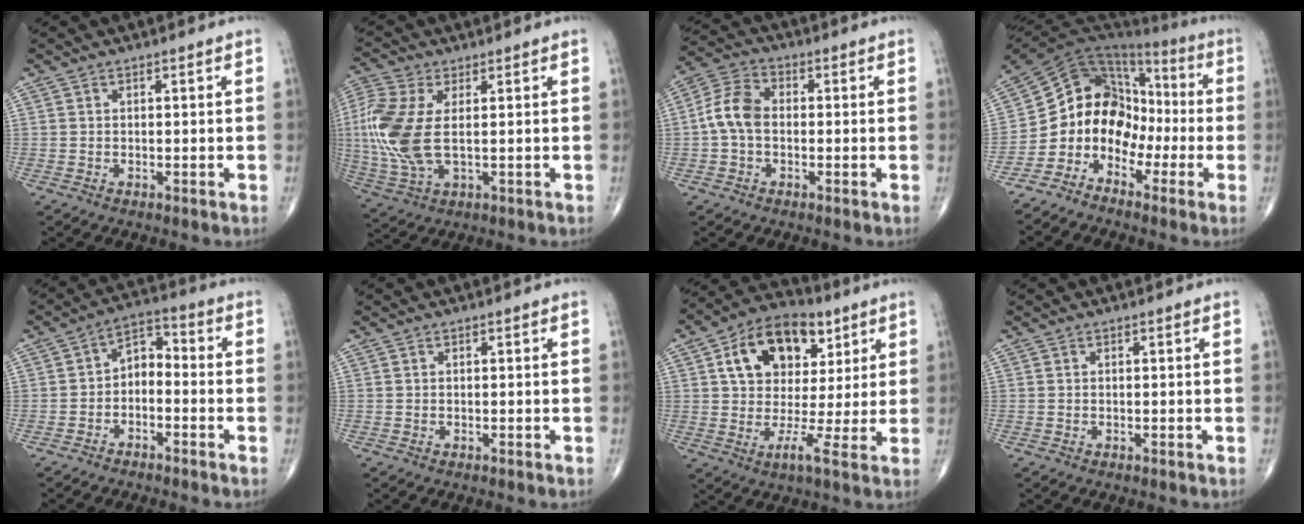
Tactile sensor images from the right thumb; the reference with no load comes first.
{"total": 13.4, "force": [0.8, 6.6, 11.6], "torque": [-0.294, -0.003, 0.020]}
{"total": 7.3, "force": [-0.5, 5.0, 5.3], "torque": [-0.102, 0.023, -0.021]}
{"total": 12.2, "force": [-4.9, 9.5, 5.9], "torque": [-0.066, 0.089, -0.099]}
{"total": 5.9, "force": [-2.1, 3.8, 4.1], "torque": [-0.050, 0.040, -0.049]}
{"total": 0.0}
{"total": 16.3, "force": [6.4, 10.2, 11.0], "torque": [-0.144, -0.002, 0.099]}
{"total": 0.0}